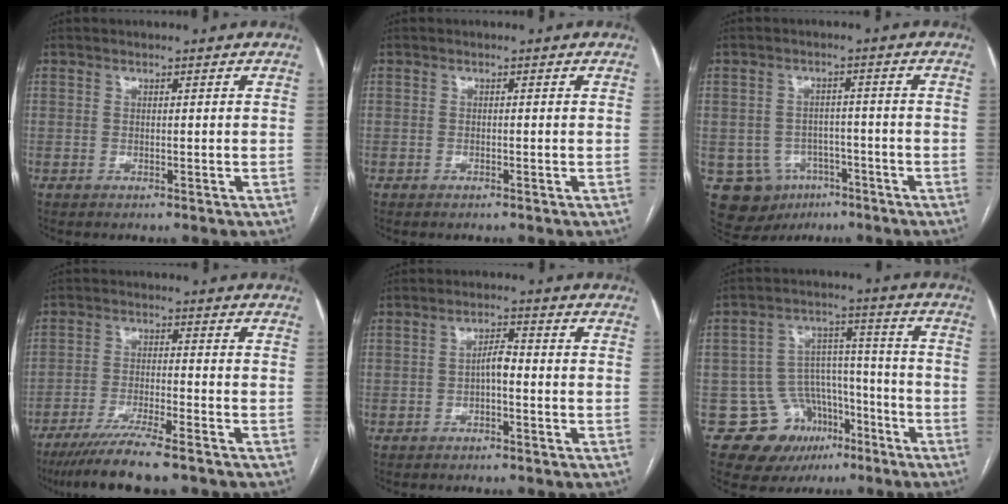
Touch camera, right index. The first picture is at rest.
{"total": 0.0}
{"total": 9.7, "force": [-4.4, 8.2, 2.8], "torque": [-0.058, 0.015, -0.051]}
{"total": 9.4, "force": [-7.4, 0.0, 5.8], "torque": [-0.093, -0.026, -0.123]}
{"total": 2.8, "force": [-0.7, 0.9, 2.5], "torque": [-0.040, 0.009, -0.011]}
{"total": 11.3, "force": [-6.1, 9.1, 2.8], "torque": [-0.034, 0.061, -0.081]}